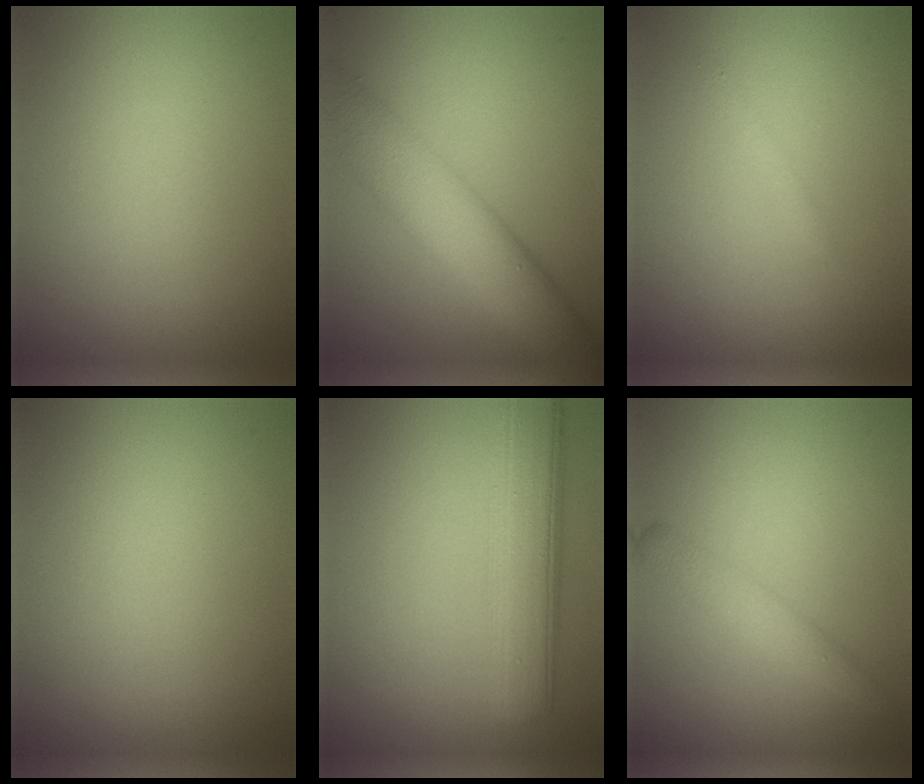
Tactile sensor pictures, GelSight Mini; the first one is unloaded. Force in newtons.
{"total": 8.6, "press": 8.6, "slide": 0.3}
{"total": 0.7, "press": 0.7, "slide": 0.1}
{"total": 0.0}
{"total": 6.5, "press": 6.5, "slide": 0.2}
{"total": 1.7, "press": 1.7, "slide": 0.1}